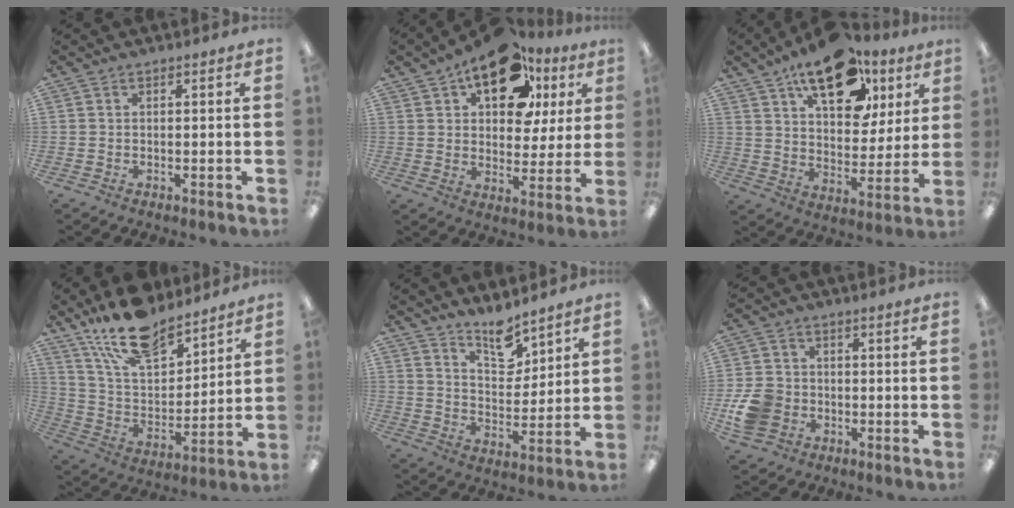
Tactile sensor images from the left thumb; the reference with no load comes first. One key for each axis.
{"total": 17.4, "fx": 10.1, "fy": 9.4, "fz": 10.5, "tx": -0.160, "ty": -0.040, "tz": 0.175}
{"total": 19.5, "fx": 12.0, "fy": 10.1, "fz": 11.5, "tx": -0.166, "ty": -0.054, "tz": 0.203}
{"total": 17.6, "fx": 14.0, "fy": 7.2, "fz": 7.9, "tx": -0.153, "ty": -0.081, "tz": 0.252}
{"total": 9.8, "fx": 8.2, "fy": 3.7, "fz": 3.9, "tx": -0.052, "ty": -0.055, "tz": 0.145}
{"total": 8.8, "fx": -2.3, "fy": 7.4, "fz": 4.2, "tx": -0.094, "ty": 0.018, "tz": -0.040}